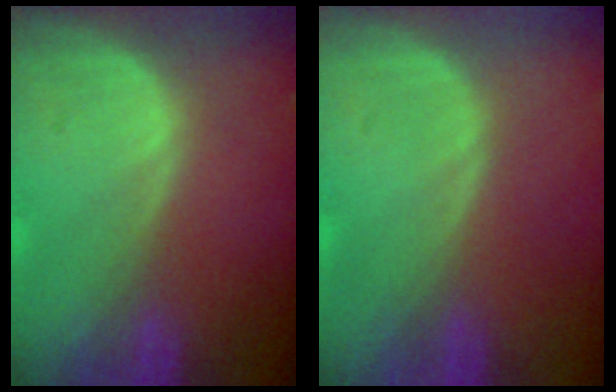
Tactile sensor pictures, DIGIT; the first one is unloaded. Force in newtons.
{"total": 0.0}